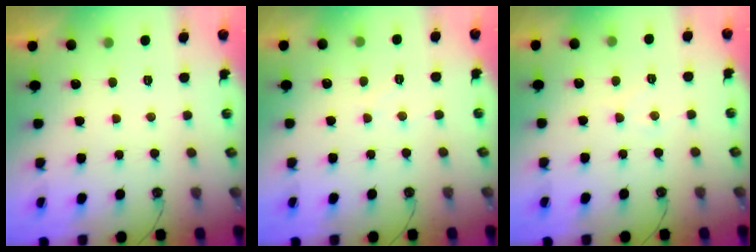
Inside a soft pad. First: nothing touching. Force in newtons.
{"total": 4.5, "press": 4.4, "slide": 0.8}
{"total": 4.6, "press": 4.5, "slide": 0.7}